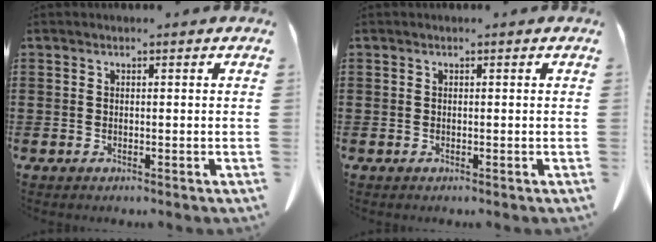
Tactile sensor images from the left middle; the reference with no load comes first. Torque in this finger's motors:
{"motor_torque": [0.04, -0.04, 0.00, 0.00]}